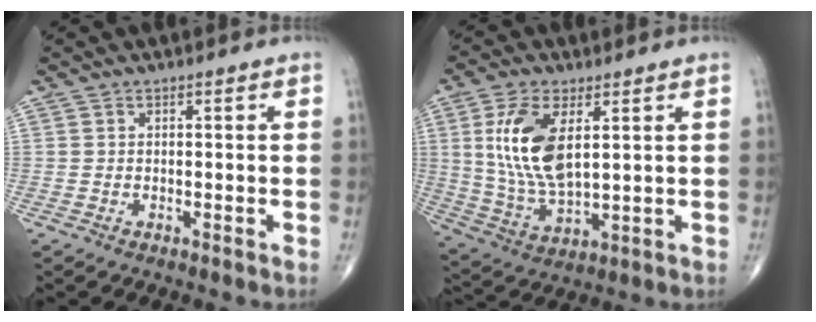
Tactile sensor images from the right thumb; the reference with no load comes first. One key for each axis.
{"total": 13.4, "fx": 3.6, "fy": 6.3, "fz": 11.3, "tx": -0.225, "ty": -0.018, "tz": 0.078}